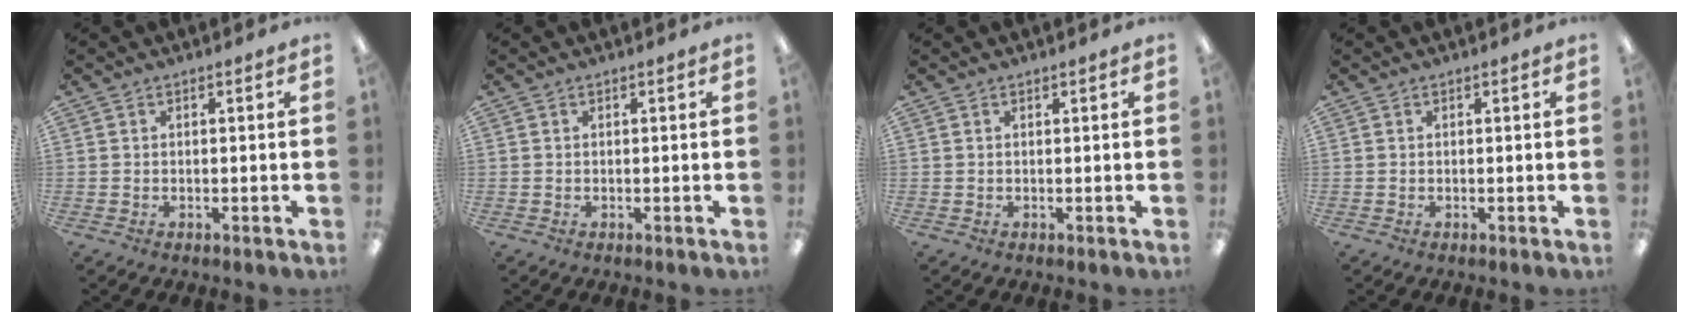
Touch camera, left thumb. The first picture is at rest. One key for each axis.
{"total": 0.0}
{"total": 0.0}
{"total": 0.0}